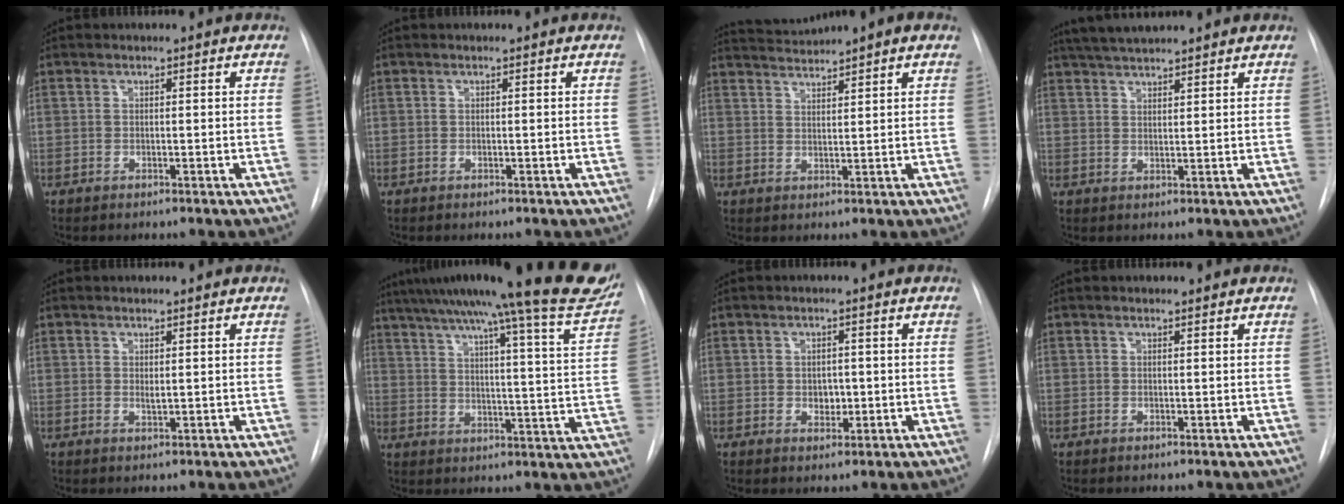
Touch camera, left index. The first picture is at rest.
{"total": 0.0}
{"total": 4.3, "force": [4.0, -0.5, 1.5], "torque": [-0.030, 0.012, 0.073]}
{"total": 6.3, "force": [5.8, 0.3, 2.5], "torque": [-0.048, 0.029, 0.100]}
{"total": 0.7, "force": [0.3, 0.3, 0.6], "torque": [-0.011, -0.008, 0.005]}
{"total": 28.4, "force": [23.8, 0.9, 15.5], "torque": [-0.234, -0.049, 0.298]}
{"total": 2.1, "force": [-0.2, 1.6, 1.4], "torque": [-0.017, -0.002, 0.000]}
{"total": 0.5, "force": [0.5, 0.1, -0.1], "torque": [-0.003, 0.001, 0.008]}